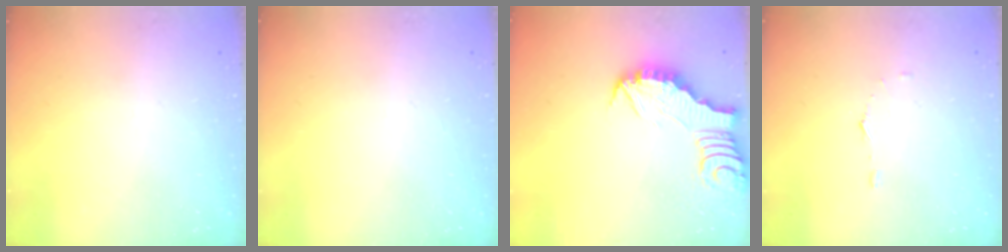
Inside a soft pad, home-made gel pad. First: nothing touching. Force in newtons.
{"total": 0.0}
{"total": 2.7, "press": 2.7, "slide": 0.2}
{"total": 3.4, "press": 3.4, "slide": 0.3}